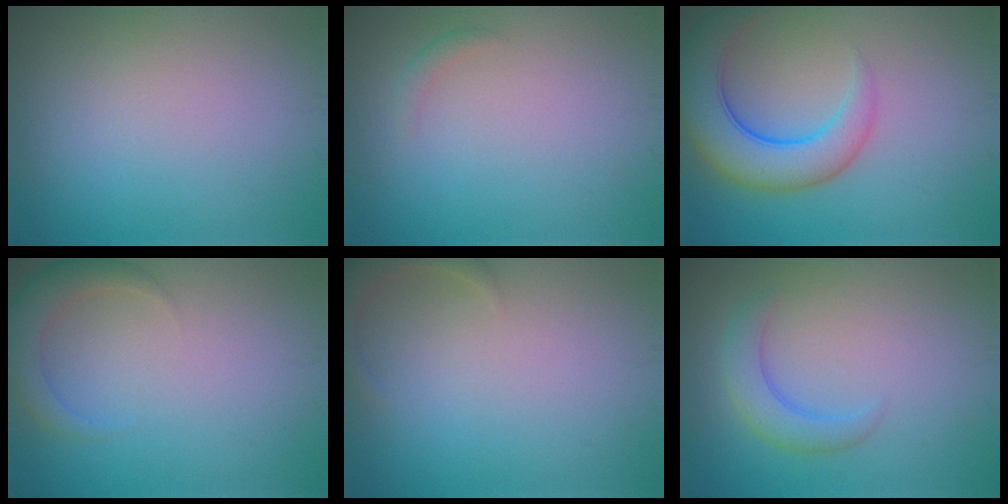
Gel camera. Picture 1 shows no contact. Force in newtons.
{"total": 0.8, "press": 0.8, "slide": 0.0}
{"total": 6.5, "press": 6.5, "slide": 0.5}
{"total": 2.7, "press": 2.7, "slide": 0.2}
{"total": 2.6, "press": 2.6, "slide": 0.3}
{"total": 2.7, "press": 2.7, "slide": 0.1}